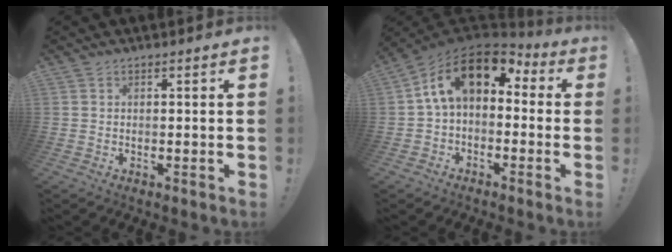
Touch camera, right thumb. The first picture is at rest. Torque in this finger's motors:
{"motor_torque": [2.34, 2.67, 1.58, -0.25, 0.11]}